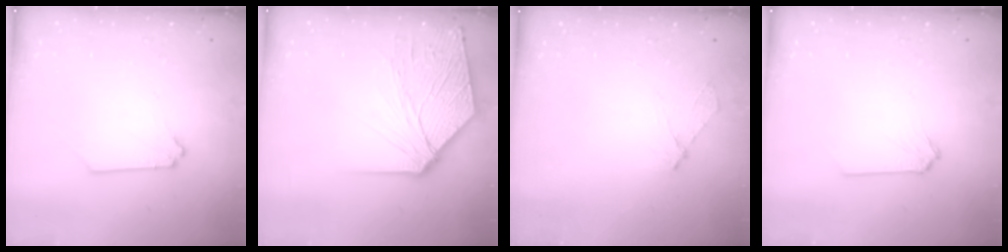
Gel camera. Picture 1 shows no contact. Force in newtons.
{"total": 11.7, "press": 11.5, "slide": 2.1}
{"total": 3.9, "press": 3.8, "slide": 0.6}
{"total": 0.0}